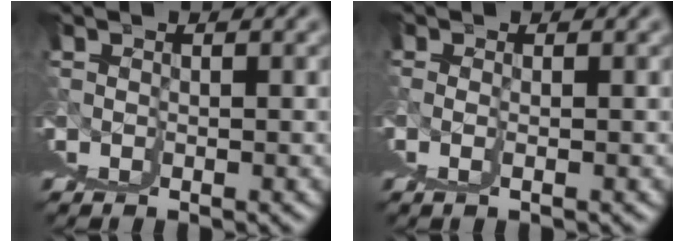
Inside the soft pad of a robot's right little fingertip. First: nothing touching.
{"total": 0.0}